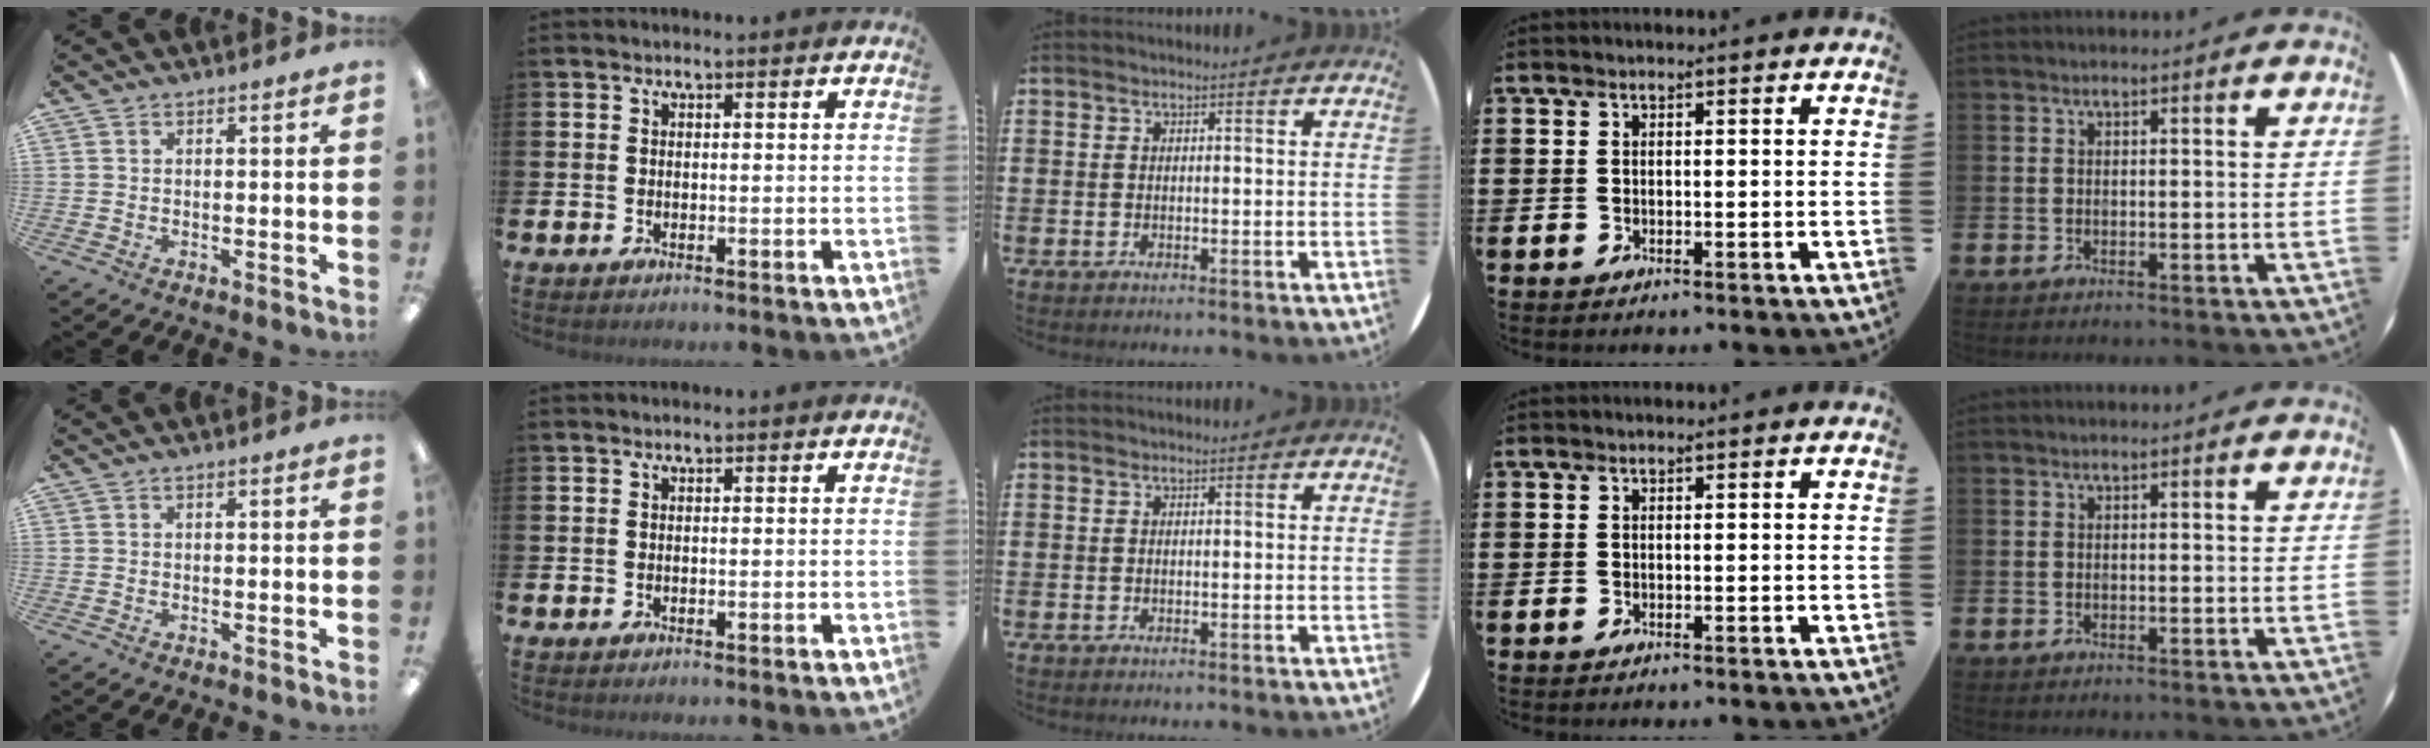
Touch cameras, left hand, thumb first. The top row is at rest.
{}